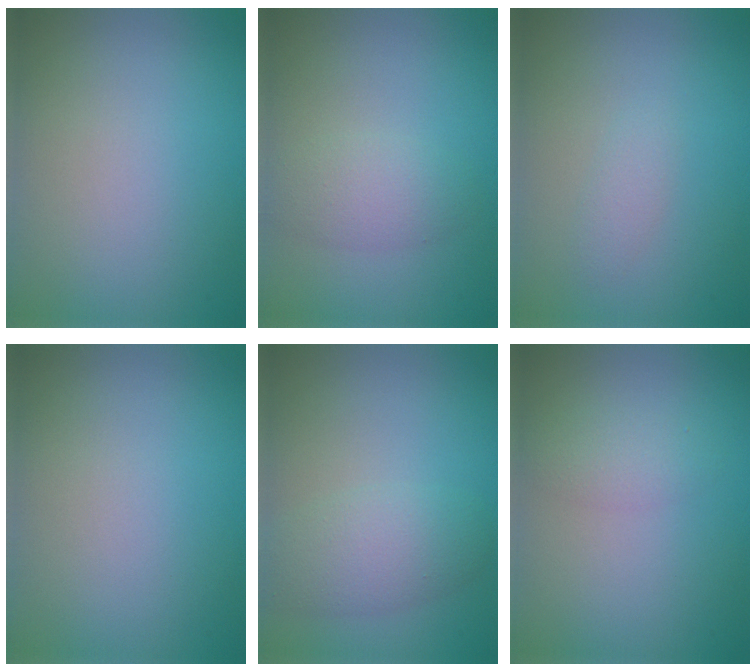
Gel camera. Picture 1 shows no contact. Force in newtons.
{"total": 2.6, "press": 2.6, "slide": 0.1}
{"total": 1.1, "press": 1.1, "slide": 0.1}
{"total": 0.0}
{"total": 3.5, "press": 3.5, "slide": 0.2}
{"total": 1.6, "press": 1.5, "slide": 0.2}